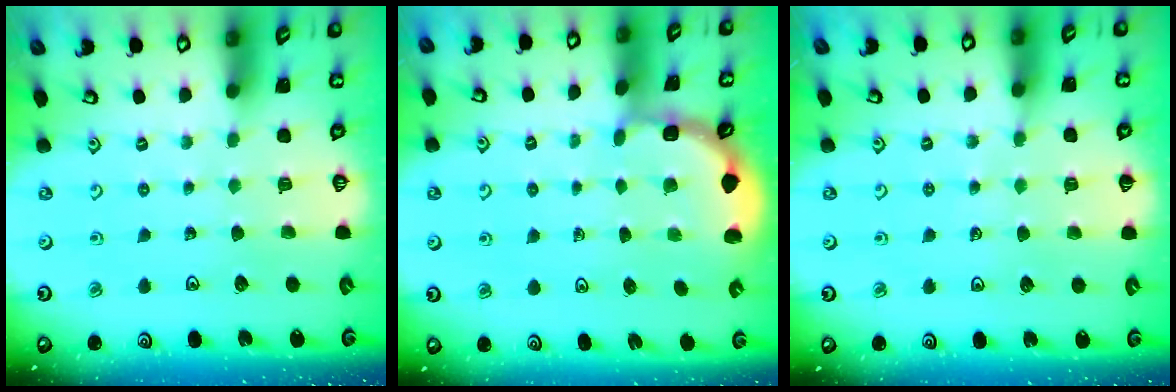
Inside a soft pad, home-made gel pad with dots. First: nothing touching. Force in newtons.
{"total": 1.9, "press": 1.9, "slide": 0.3}
{"total": 3.8, "press": 3.7, "slide": 0.6}